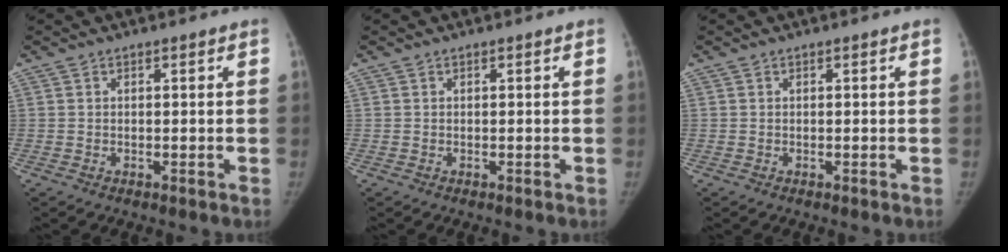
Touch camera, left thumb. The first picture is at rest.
{"total": 0.0}
{"total": 0.0}